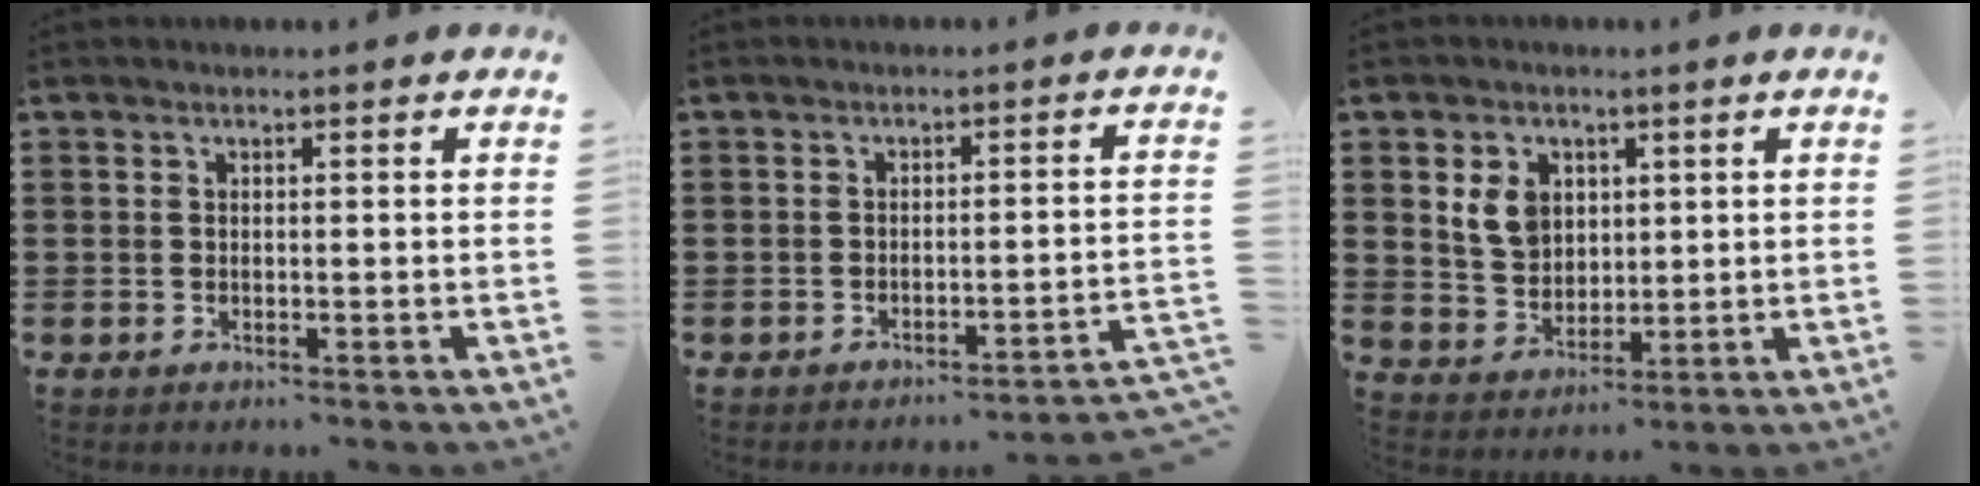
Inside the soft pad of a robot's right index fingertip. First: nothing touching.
{"total": 2.6, "force": [-2.3, -0.6, 1.1], "torque": [-0.021, -0.007, -0.050]}
{"total": 6.1, "force": [2.1, 4.8, 3.1], "torque": [-0.071, 0.012, 0.037]}